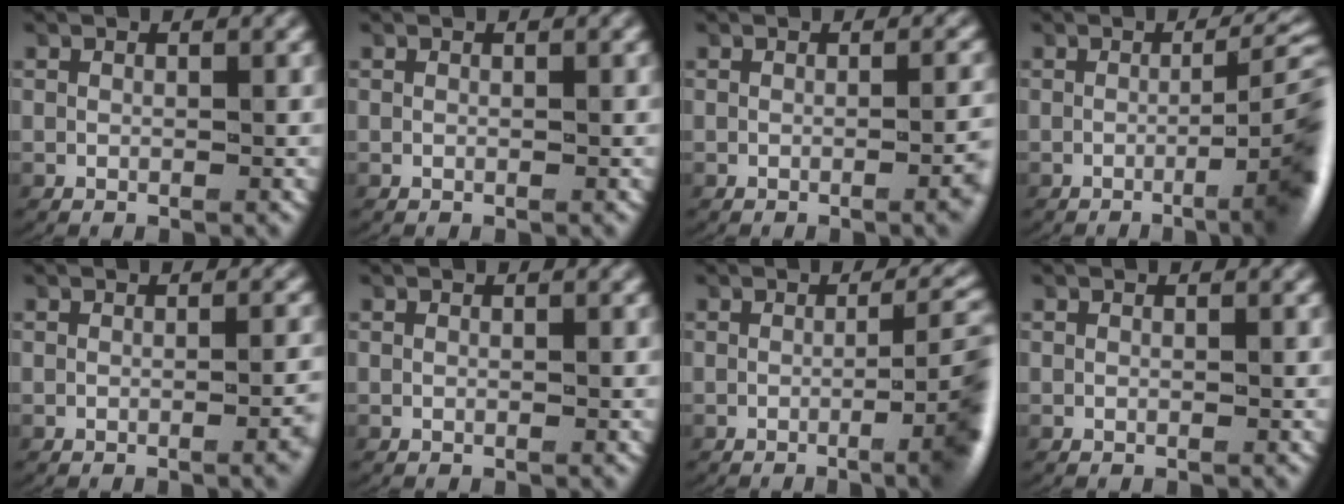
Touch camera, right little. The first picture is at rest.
{"total": 0.0}
{"total": 1.9, "force": [-0.6, 0.0, 1.8], "torque": [-0.019, 0.006, -0.013]}
{"total": 7.4, "force": [-1.6, 2.1, 6.9], "torque": [-0.068, 0.003, -0.034]}
{"total": 1.5, "force": [-0.6, -0.1, 1.4], "torque": [-0.014, 0.007, -0.013]}
{"total": 0.0}
{"total": 6.5, "force": [-1.6, 1.7, 6.1], "torque": [-0.062, 0.004, -0.031]}
{"total": 0.0}